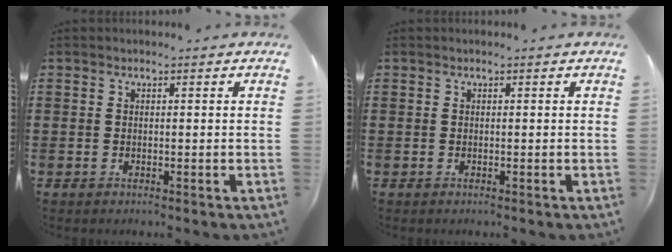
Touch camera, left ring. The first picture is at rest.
{"total": 0.0}